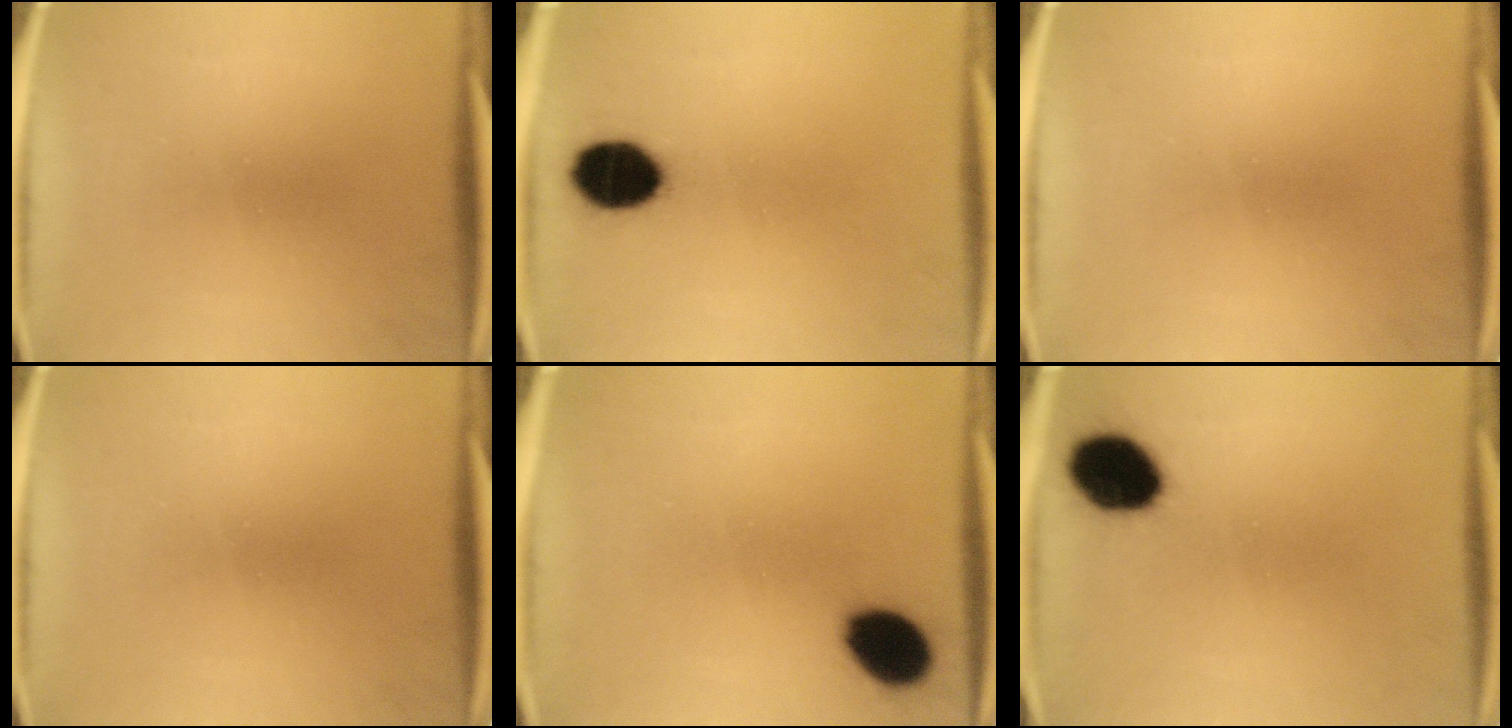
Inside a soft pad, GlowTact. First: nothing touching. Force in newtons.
{"total": 10.4}
{"total": 0.0}
{"total": 0.0}
{"total": 9.4}
{"total": 12.0}